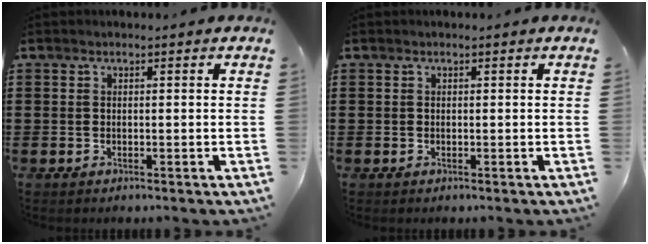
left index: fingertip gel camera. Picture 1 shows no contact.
{"total": 0.0}